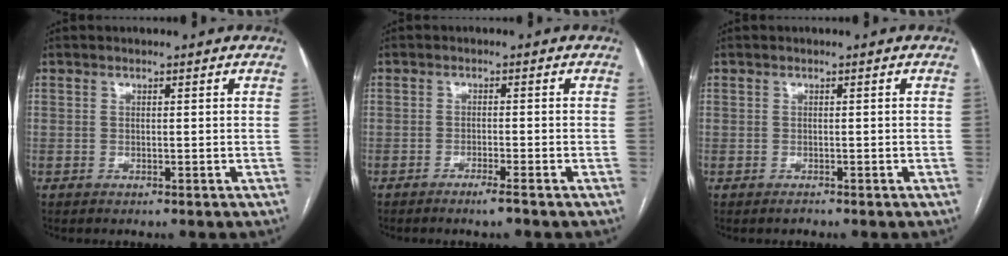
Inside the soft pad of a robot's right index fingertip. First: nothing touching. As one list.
[{"total": 2.2, "force": [-1.7, -0.3, 1.4], "torque": [-0.026, -0.002, -0.030]}, {"total": 0.6, "force": [-0.5, 0.3, -0.1], "torque": [0.003, 0.002, -0.010]}]